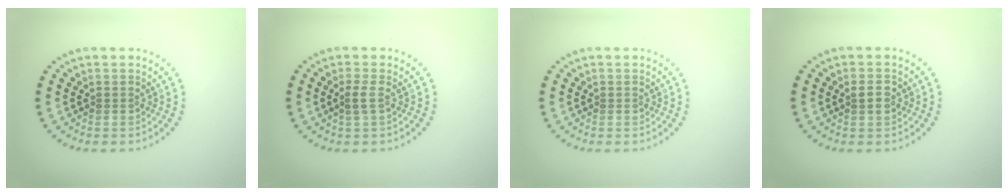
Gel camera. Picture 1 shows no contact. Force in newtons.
{"total": 0.9, "press": 0.8, "slide": 0.4}
{"total": 0.0}
{"total": 1.3, "press": 1.3, "slide": 0.2}